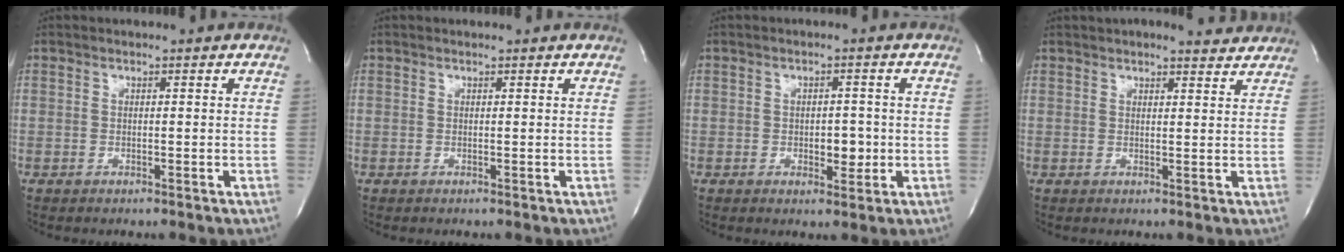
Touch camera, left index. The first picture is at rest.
{"total": 0.0}
{"total": 3.4, "force": [-1.2, 1.8, 2.6], "torque": [-0.031, -0.004, -0.014]}
{"total": 4.3, "force": [4.0, 1.1, 1.3], "torque": [-0.018, 0.004, 0.036]}